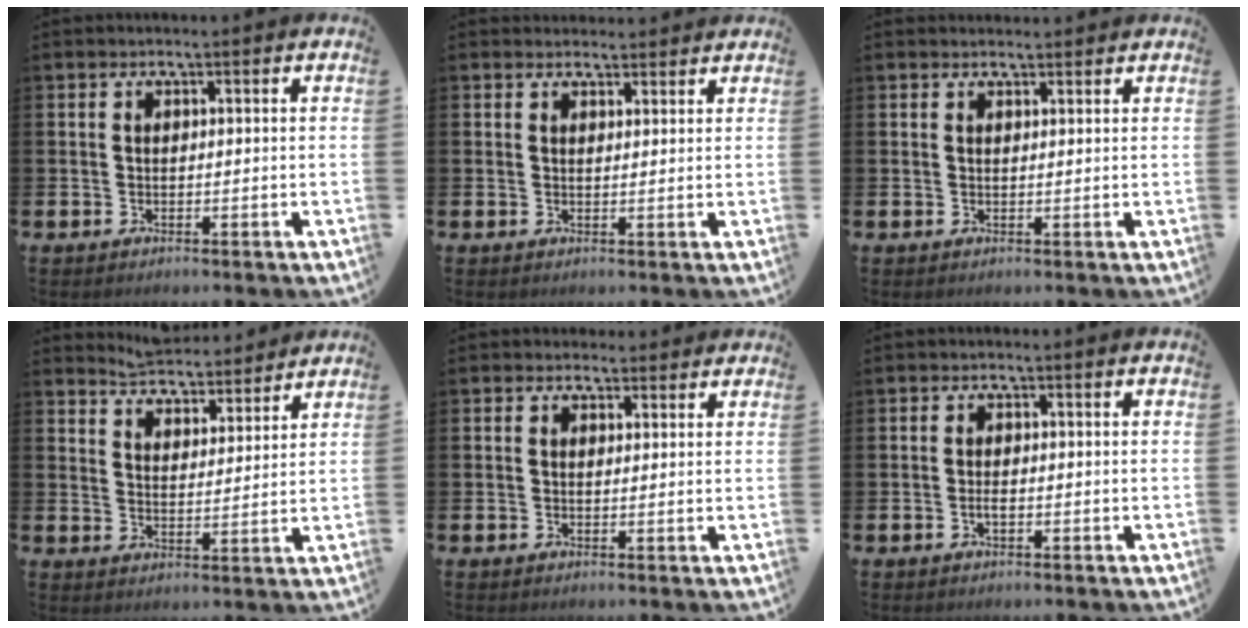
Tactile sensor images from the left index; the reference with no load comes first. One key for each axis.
{"total": 2.1, "fx": 2.0, "fy": 0.6, "fz": -0.1, "tx": 0.008, "ty": -0.009, "tz": 0.036}
{"total": 1.4, "fx": 1.4, "fy": 0.3, "fz": 0.0, "tx": 0.007, "ty": -0.004, "tz": 0.024}
{"total": 4.6, "fx": 4.6, "fy": 0.6, "fz": -0.2, "tx": -0.020, "ty": -0.035, "tz": 0.080}
{"total": 1.7, "fx": 1.5, "fy": 0.8, "fz": 0.0, "tx": 0.014, "ty": -0.003, "tz": 0.025}
{"total": 1.2, "fx": -0.3, "fy": 0.5, "fz": 1.0, "tx": -0.028, "ty": 0.002, "tz": -0.004}